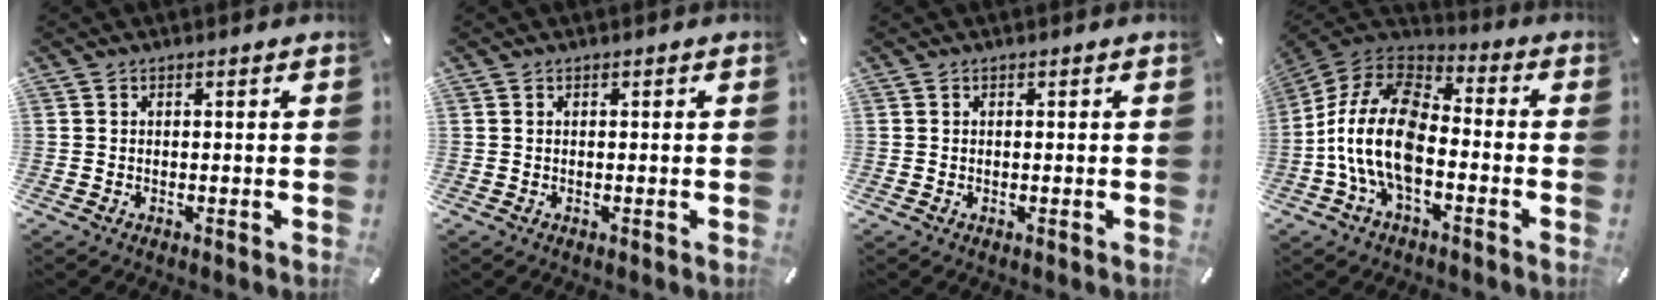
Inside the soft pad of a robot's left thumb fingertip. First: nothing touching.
{"total": 0.0}
{"total": 0.0}
{"total": 16.8, "force": [-5.3, 9.5, 12.8], "torque": [-0.272, 0.022, -0.099]}